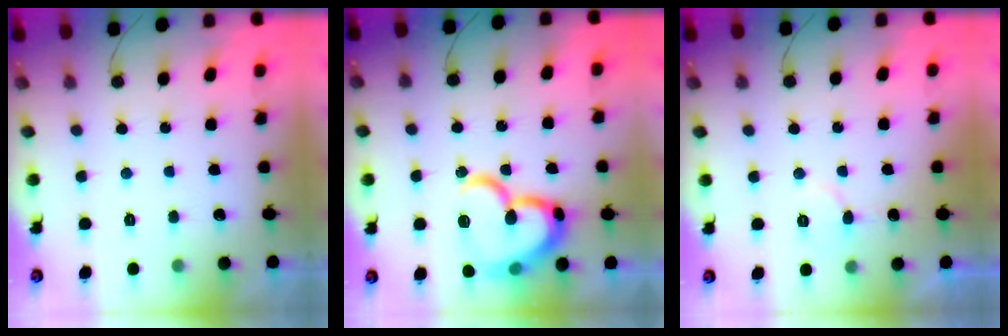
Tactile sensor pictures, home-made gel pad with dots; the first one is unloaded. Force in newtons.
{"total": 21.0, "press": 20.9, "slide": 2.3}
{"total": 7.3, "press": 7.2, "slide": 0.4}